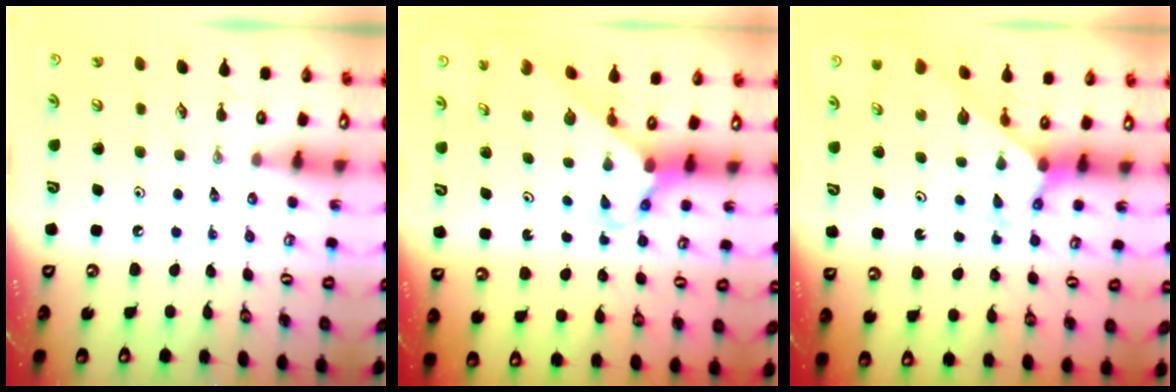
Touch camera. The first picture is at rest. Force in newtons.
{"total": 2.6, "press": 2.6, "slide": 0.2}
{"total": 2.7, "press": 2.7, "slide": 0.2}